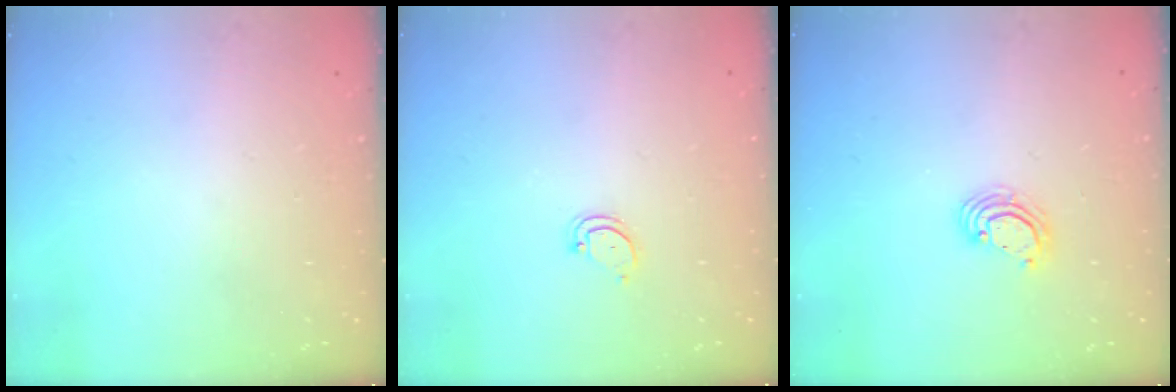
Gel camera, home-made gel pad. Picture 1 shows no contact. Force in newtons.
{"total": 2.8, "press": 2.8, "slide": 0.2}
{"total": 3.6, "press": 3.6, "slide": 0.2}